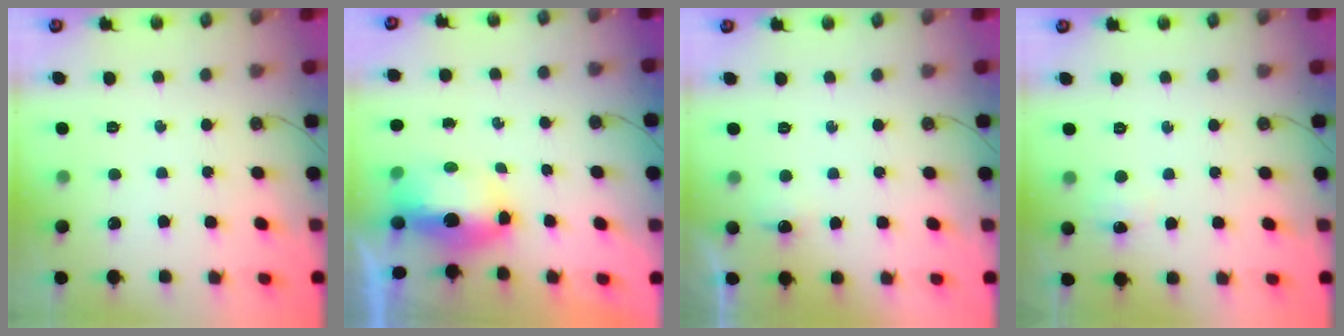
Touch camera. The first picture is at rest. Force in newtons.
{"total": 8.1, "press": 7.6, "slide": 2.8}
{"total": 5.2, "press": 5.1, "slide": 1.1}
{"total": 5.8, "press": 5.7, "slide": 0.8}